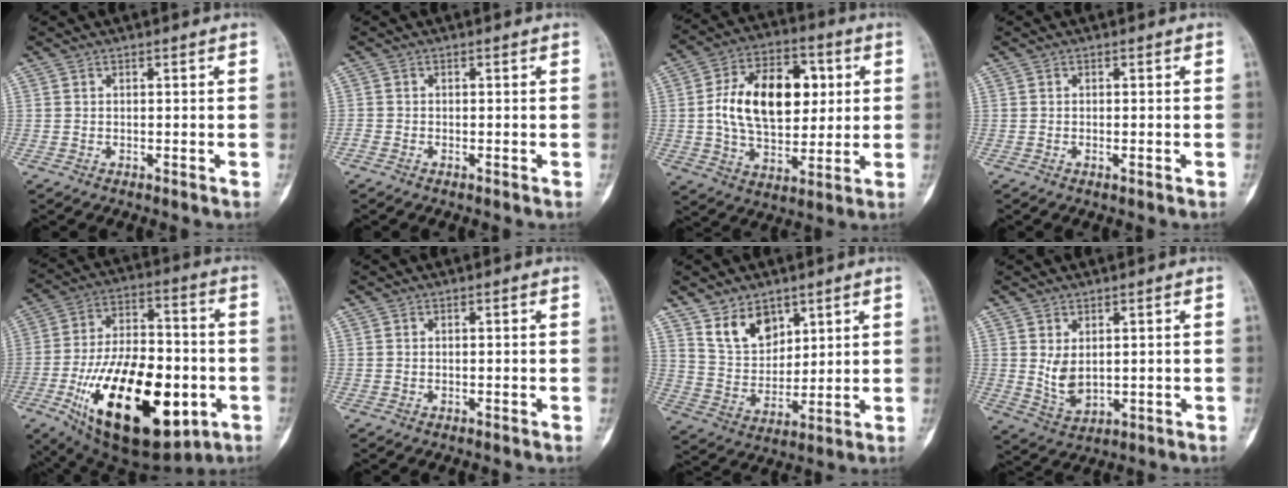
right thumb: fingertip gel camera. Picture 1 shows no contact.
{"total": 0.8, "force": [-0.6, 0.5, 0.3], "torque": [-0.010, -0.001, -0.017]}
{"total": 19.0, "force": [2.9, 11.8, 14.6], "torque": [-0.211, 0.007, 0.050]}
{"total": 0.8, "force": [-0.2, 0.3, 0.7], "torque": [-0.015, 0.000, -0.003]}
{"total": 33.4, "force": [-11.0, 16.8, 26.6], "torque": [-0.472, 0.027, -0.162]}
{"total": 0.0}
{"total": 9.4, "force": [5.9, 6.0, 4.1], "torque": [-0.048, -0.041, 0.121]}
{"total": 5.1, "force": [1.1, 3.1, 3.9], "torque": [-0.058, -0.016, 0.035]}